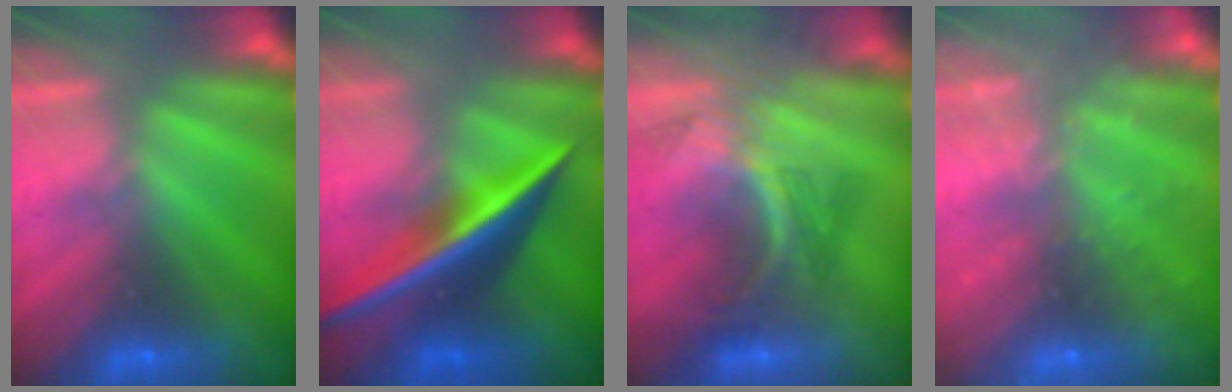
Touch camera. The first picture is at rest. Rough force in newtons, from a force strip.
{"total": 2.6}
{"total": 3.0}
{"total": 9.3}